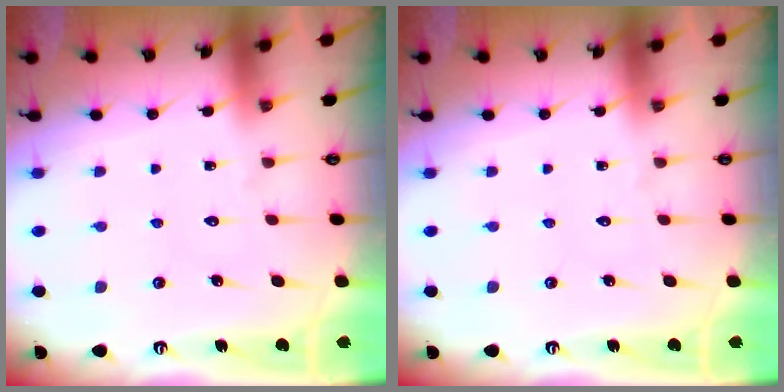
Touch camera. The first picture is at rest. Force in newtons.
{"total": 0.0}